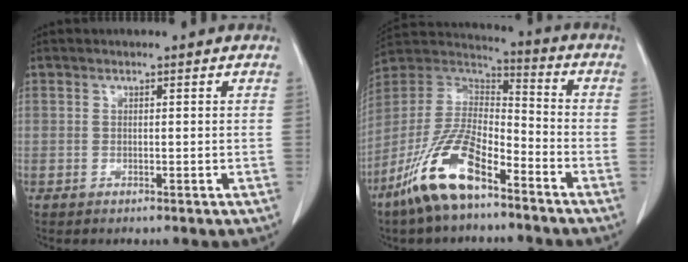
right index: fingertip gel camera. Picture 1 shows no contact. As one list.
[{"total": 14.7, "force": [-9.4, 4.7, 10.3], "torque": [-0.211, 0.005, -0.179]}]